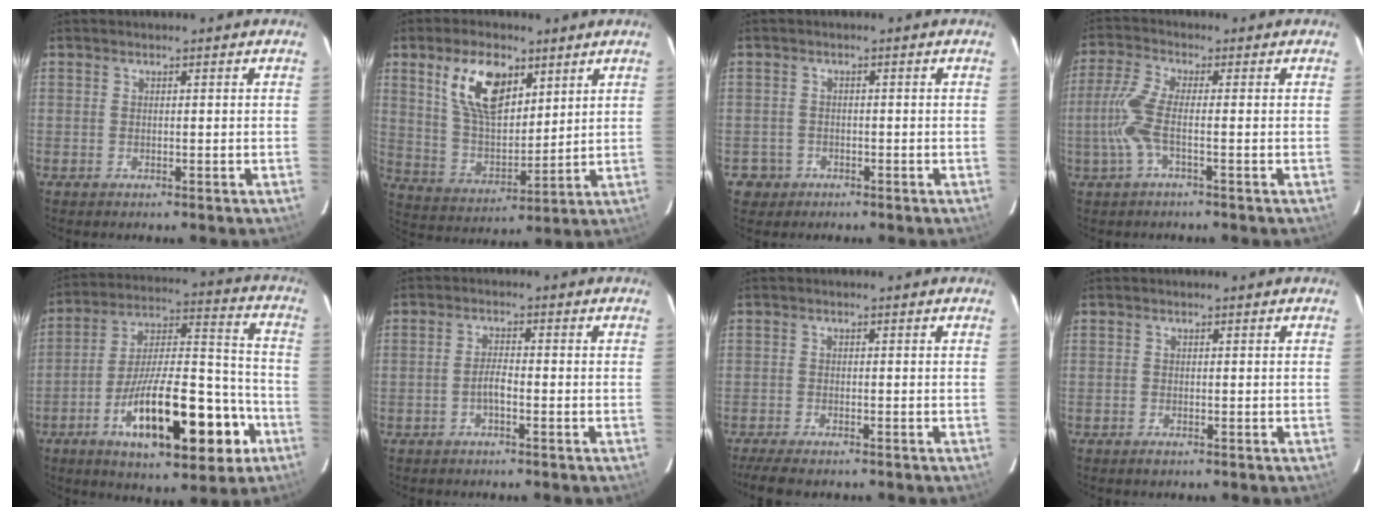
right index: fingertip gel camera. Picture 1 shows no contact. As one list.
[{"total": 13.9, "force": [7.0, 7.1, 9.7], "torque": [-0.175, 0.010, 0.142]}, {"total": 3.5, "force": [-1.5, 3.2, 0.2], "torque": [-0.016, 0.015, -0.022]}, {"total": 6.6, "force": [-1.6, 1.0, 6.3], "torque": [-0.152, 0.000, -0.033]}, {"total": 23.1, "force": [-10.1, 8.3, 19.0], "torque": [-0.311, 0.001, -0.151]}, {"total": 2.2, "force": [-1.3, 0.5, 1.8], "torque": [-0.038, 0.004, -0.024]}, {"total": 6.2, "force": [-5.2, 1.5, 3.1], "torque": [-0.080, -0.024, -0.093]}, {"total": 0.9, "force": [-0.7, 0.4, 0.4], "torque": [-0.006, -0.002, -0.015]}]